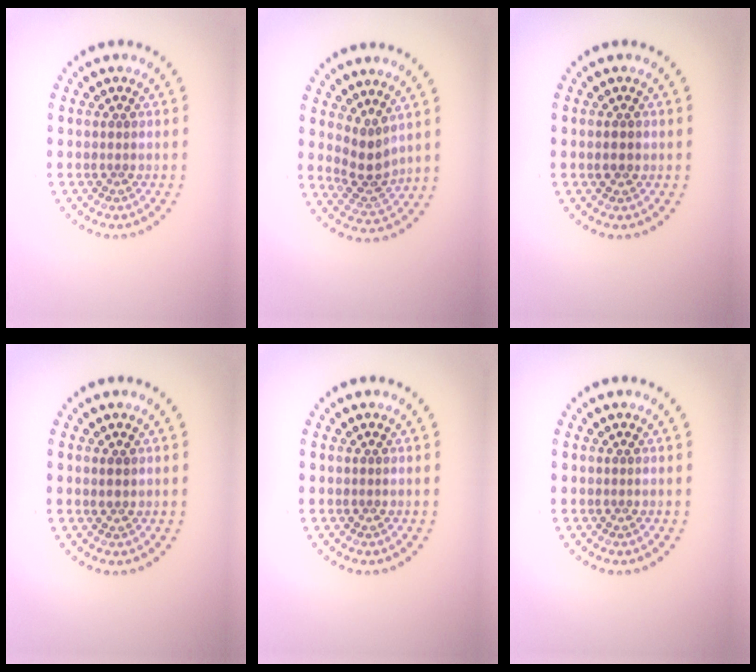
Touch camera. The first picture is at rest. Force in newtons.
{"total": 2.8, "press": 2.4, "slide": 1.4}
{"total": 1.1, "press": 1.1, "slide": 0.1}
{"total": 0.9, "press": 0.8, "slide": 0.4}
{"total": 0.0}
{"total": 0.0}